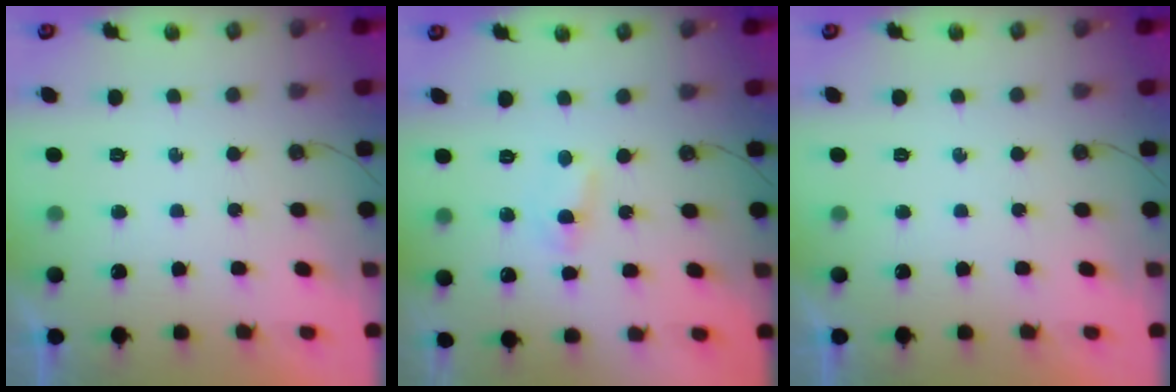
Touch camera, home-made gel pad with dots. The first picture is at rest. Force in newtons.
{"total": 2.5, "press": 2.5, "slide": 0.3}
{"total": 0.0}